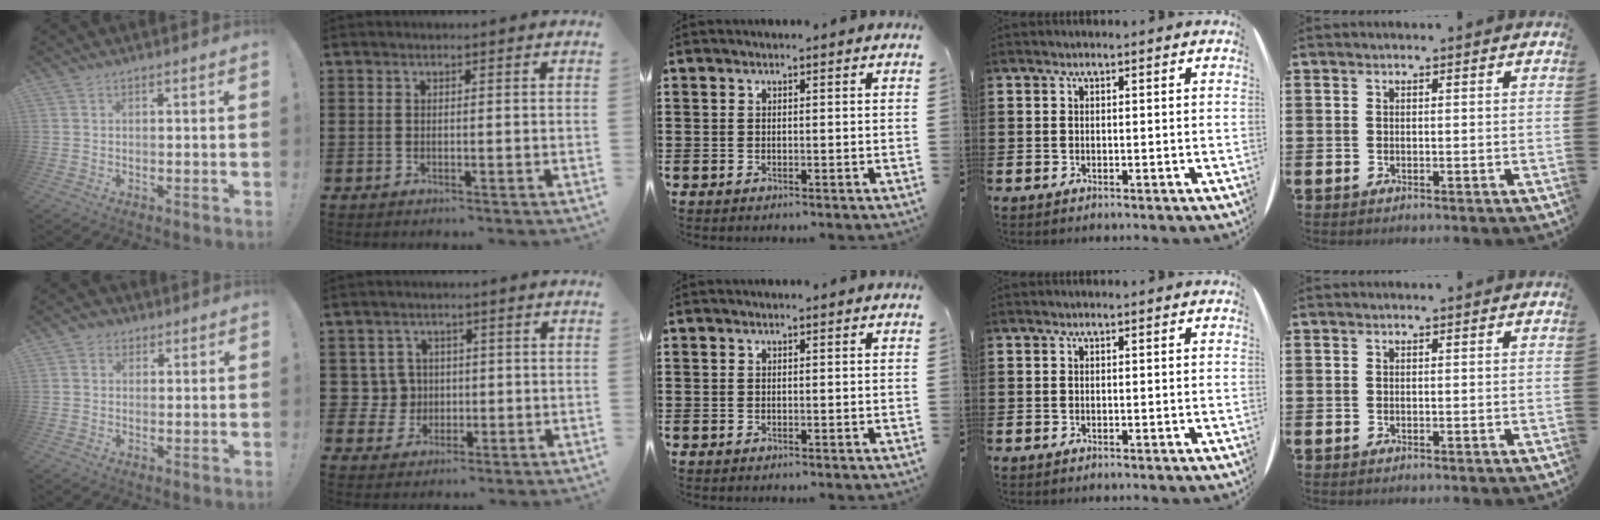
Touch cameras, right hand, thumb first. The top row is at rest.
{"thumb": {"total": 2.9, "force": [0.9, 2.7, 0.7], "torque": [-0.010, 0.003, 0.017]}, "index": {"total": 4.2, "force": [0.0, 4.1, 0.9], "torque": [-0.038, 0.013, -0.001]}}